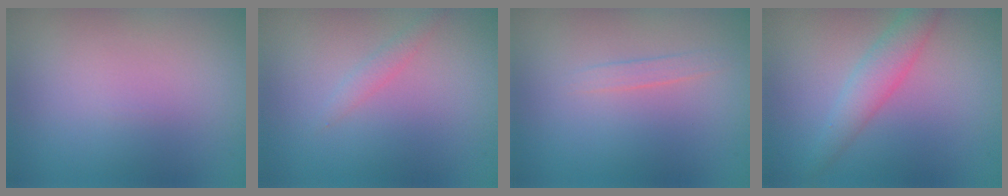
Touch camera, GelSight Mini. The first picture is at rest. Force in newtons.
{"total": 1.0, "press": 0.9, "slide": 0.1}
{"total": 0.9, "press": 0.9, "slide": 0.0}
{"total": 2.9, "press": 2.9, "slide": 0.1}